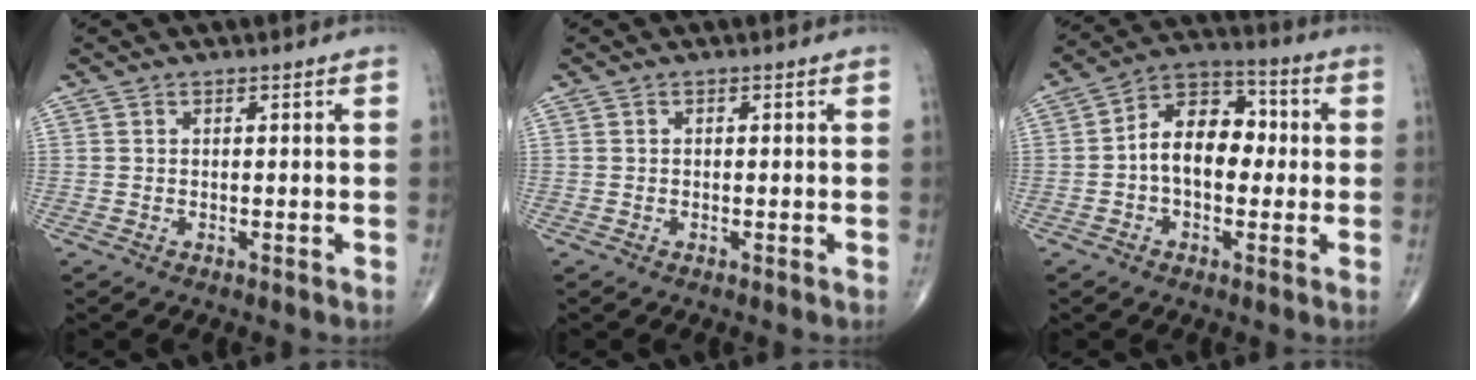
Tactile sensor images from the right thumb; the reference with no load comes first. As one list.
[{"total": 0.0}, {"total": 11.6, "force": [-0.3, 7.6, 8.8], "torque": [-0.117, 0.035, -0.017]}]